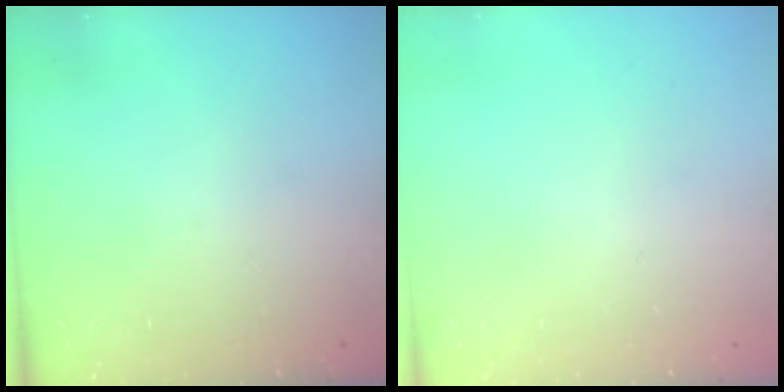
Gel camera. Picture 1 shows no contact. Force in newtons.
{"total": 0.0}